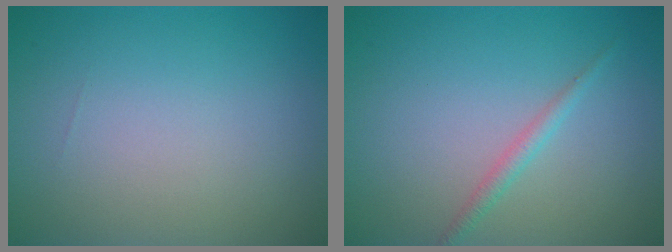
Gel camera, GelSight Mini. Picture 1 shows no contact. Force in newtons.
{"total": 1.3, "press": 1.3, "slide": 0.0}